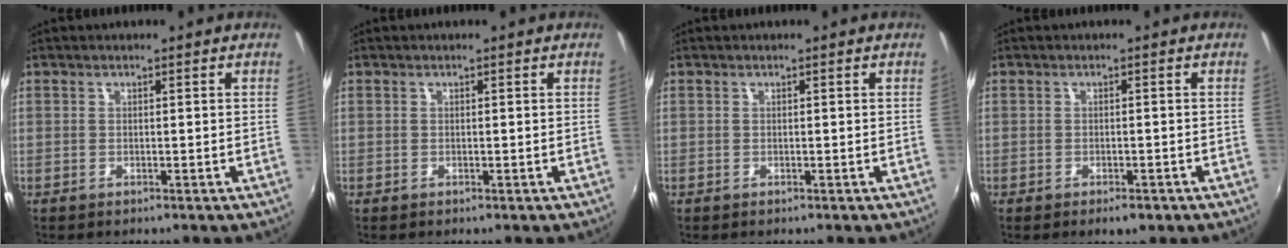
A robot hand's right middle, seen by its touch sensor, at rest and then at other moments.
{"total": 0.0}
{"total": 0.0}
{"total": 2.8, "force": [-1.8, 1.3, 1.7], "torque": [-0.032, -0.010, -0.025]}